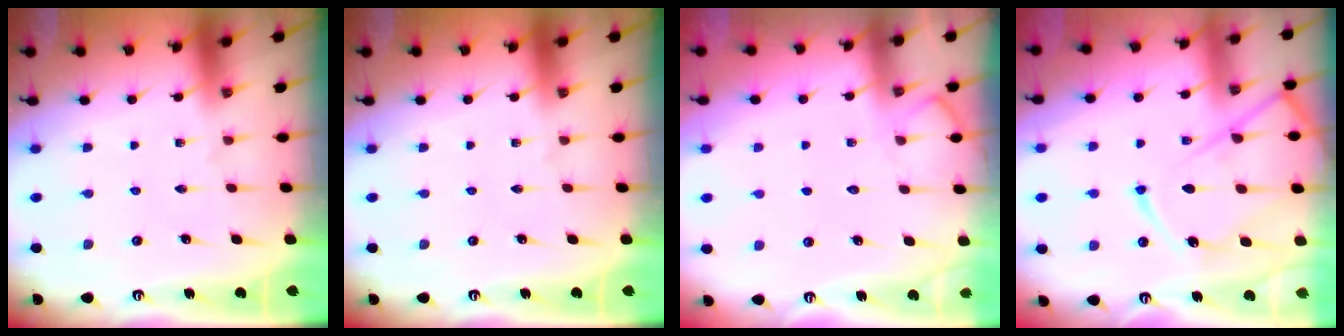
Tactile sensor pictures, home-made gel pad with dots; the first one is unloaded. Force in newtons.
{"total": 0.0}
{"total": 5.5, "press": 5.5, "slide": 0.6}
{"total": 15.5, "press": 15.4, "slide": 1.7}